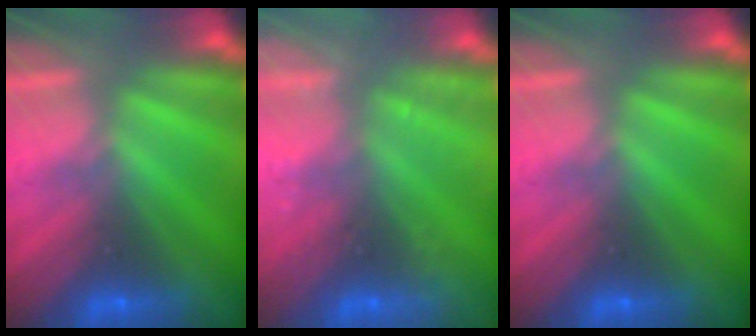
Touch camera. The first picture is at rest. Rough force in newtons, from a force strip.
{"total": 2.6}
{"total": 0.0}